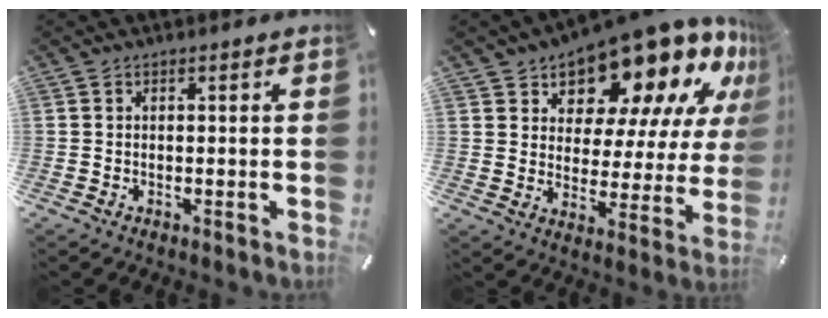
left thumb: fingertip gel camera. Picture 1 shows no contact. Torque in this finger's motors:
{"motor_torque": [2.50, 2.51, 1.44, -1.33, 0.13]}